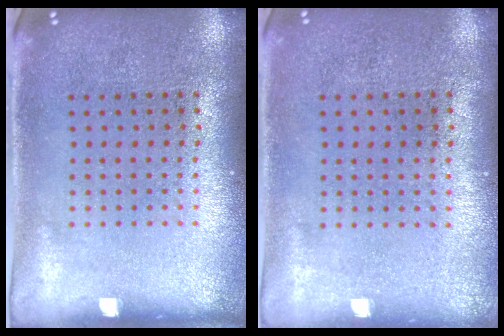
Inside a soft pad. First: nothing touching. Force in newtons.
{"total": 0.0}